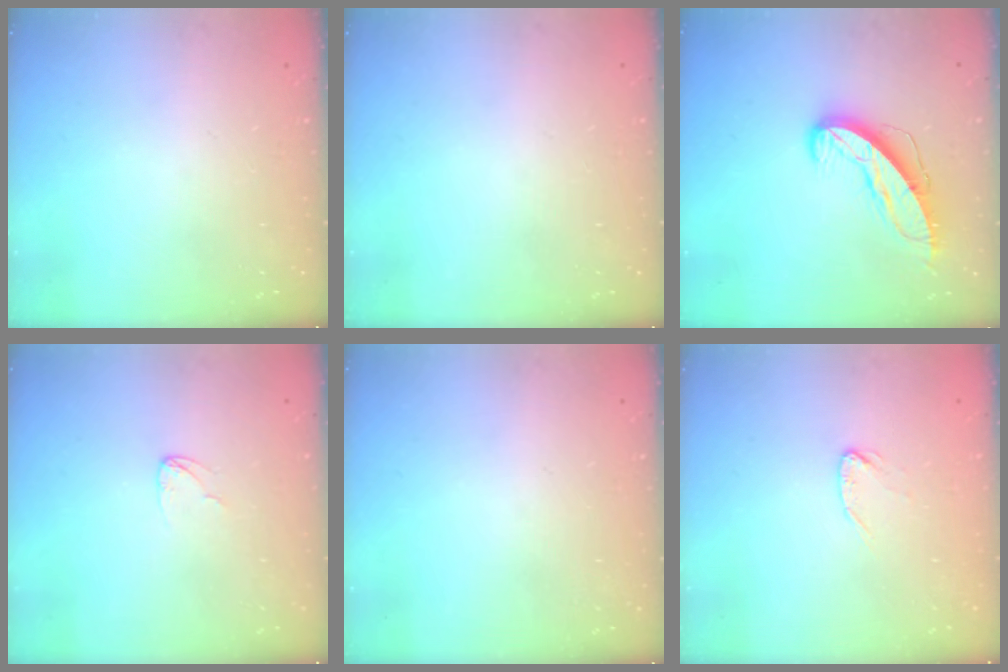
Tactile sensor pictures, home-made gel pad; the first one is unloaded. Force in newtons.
{"total": 0.0}
{"total": 10.7, "press": 10.7, "slide": 1.1}
{"total": 2.7, "press": 2.7, "slide": 0.1}
{"total": 0.0}
{"total": 3.8, "press": 3.8, "slide": 0.3}